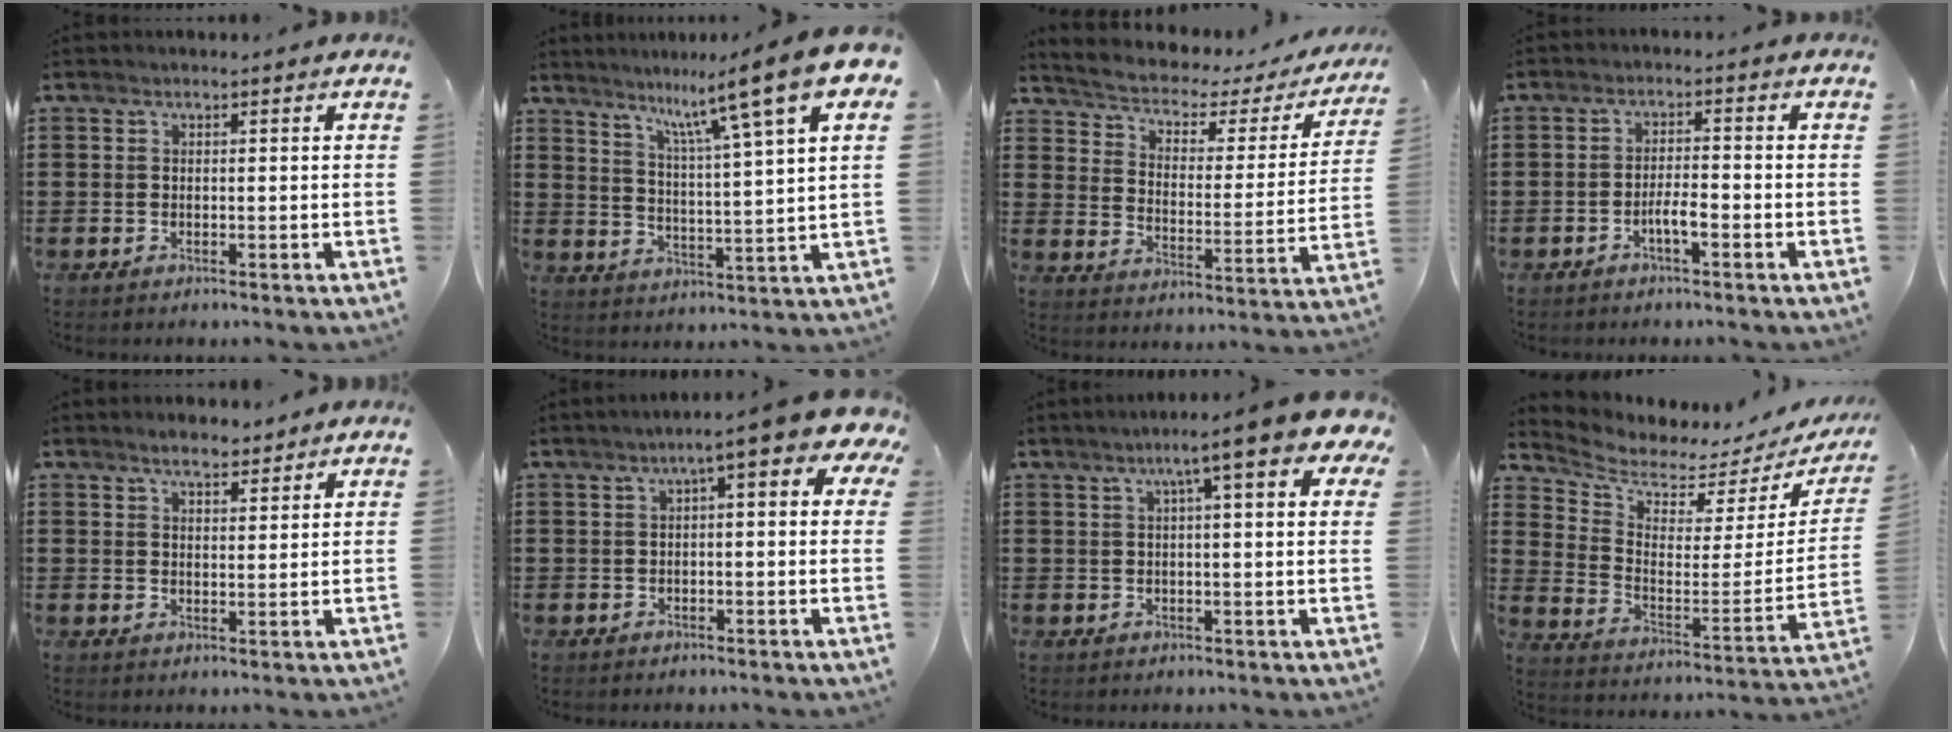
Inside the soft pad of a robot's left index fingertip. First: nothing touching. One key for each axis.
{"total": 11.0, "fx": 7.9, "fy": 0.0, "fz": 7.6, "tx": -0.141, "ty": -0.052, "tz": 0.117}
{"total": 2.7, "fx": 2.1, "fy": 1.0, "fz": 1.4, "tx": -0.044, "ty": -0.023, "tz": 0.025}
{"total": 2.9, "fx": -1.5, "fy": 0.6, "fz": 2.4, "tx": -0.044, "ty": 0.005, "tz": -0.028}
{"total": 3.7, "fx": 3.2, "fy": 1.0, "fz": 1.6, "tx": -0.037, "ty": 0.002, "tz": 0.058}
{"total": 4.7, "fx": 1.6, "fy": 0.6, "fz": 4.4, "tx": -0.078, "ty": -0.009, "tz": 0.021}
{"total": 8.3, "fx": 4.1, "fy": 0.7, "fz": 7.1, "tx": -0.120, "ty": -0.003, "tz": 0.062}
{"total": 3.9, "fx": 3.7, "fy": 0.8, "fz": 0.6, "tx": -0.042, "ty": -0.044, "tz": 0.060}